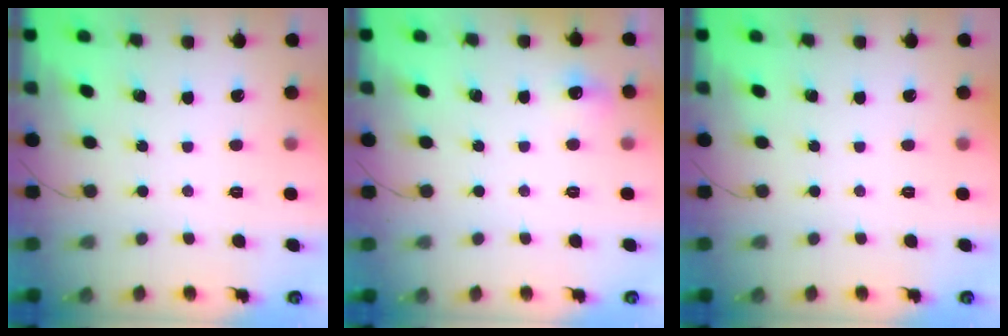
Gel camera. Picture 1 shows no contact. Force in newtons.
{"total": 5.9, "press": 5.6, "slide": 1.8}
{"total": 0.0}